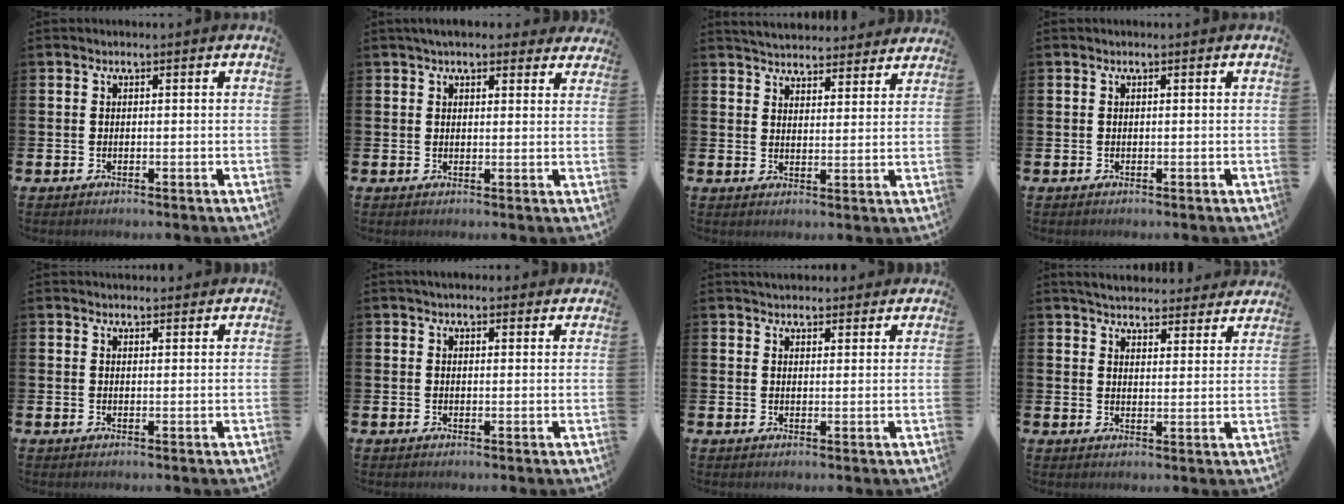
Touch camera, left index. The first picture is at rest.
{"total": 4.0, "force": [3.5, 1.4, 1.1], "torque": [-0.018, -0.010, 0.063]}
{"total": 4.8, "force": [4.8, 0.8, -0.1], "torque": [-0.012, -0.032, 0.084]}
{"total": 0.0}
{"total": 1.9, "force": [1.9, 0.3, 0.0], "torque": [0.009, -0.012, 0.033]}
{"total": 2.3, "force": [2.2, 0.6, 0.2], "torque": [0.003, -0.009, 0.038]}
{"total": 3.4, "force": [3.2, 0.9, 0.1], "torque": [0.004, -0.015, 0.058]}
{"total": 4.8, "force": [4.7, 0.9, 0.4], "torque": [-0.020, -0.034, 0.082]}